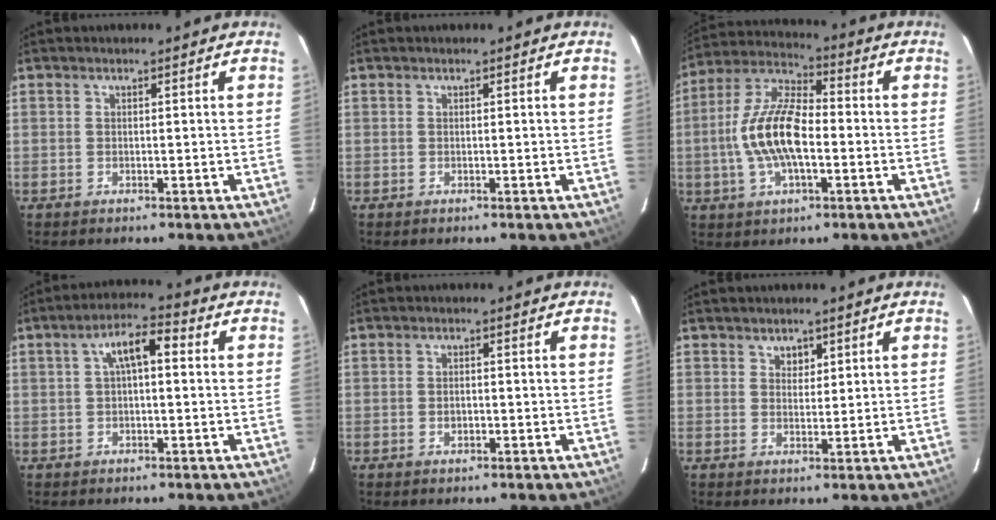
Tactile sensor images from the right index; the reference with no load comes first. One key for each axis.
{"total": 0.0}
{"total": 13.9, "fx": -2.3, "fy": 5.9, "fz": 12.3, "tx": -0.255, "ty": 0.009, "tz": -0.048}
{"total": 6.0, "fx": 0.9, "fy": 2.4, "fz": 5.4, "tx": -0.098, "ty": 0.022, "tz": 0.017}
{"total": 1.4, "fx": -0.5, "fy": 1.0, "fz": 0.9, "tx": -0.017, "ty": 0.004, "tz": -0.008}
{"total": 2.1, "fx": 1.3, "fy": 1.7, "fz": 0.5, "tx": -0.003, "ty": 0.006, "tz": 0.022}